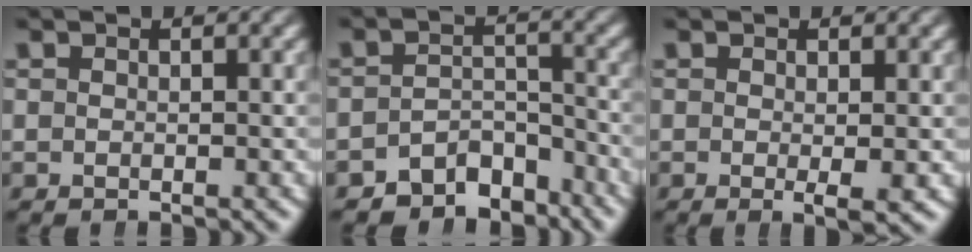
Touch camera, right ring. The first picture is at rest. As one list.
[{"total": 6.0, "force": [-5.1, 2.7, 1.7], "torque": [-0.018, -0.022, -0.081]}, {"total": 1.8, "force": [-0.4, 0.1, 1.7], "torque": [-0.025, -0.009, -0.004]}]